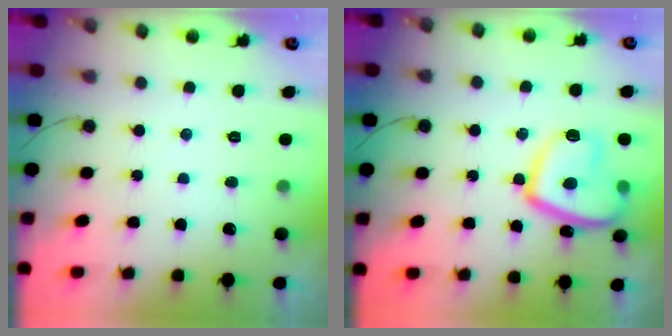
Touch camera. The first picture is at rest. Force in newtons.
{"total": 14.8, "press": 14.7, "slide": 1.7}